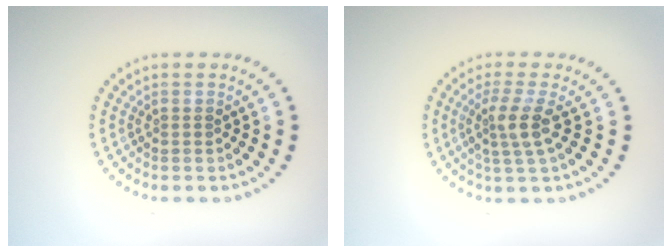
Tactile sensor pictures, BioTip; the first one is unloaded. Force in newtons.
{"total": 2.7, "press": 2.1, "slide": 1.6}